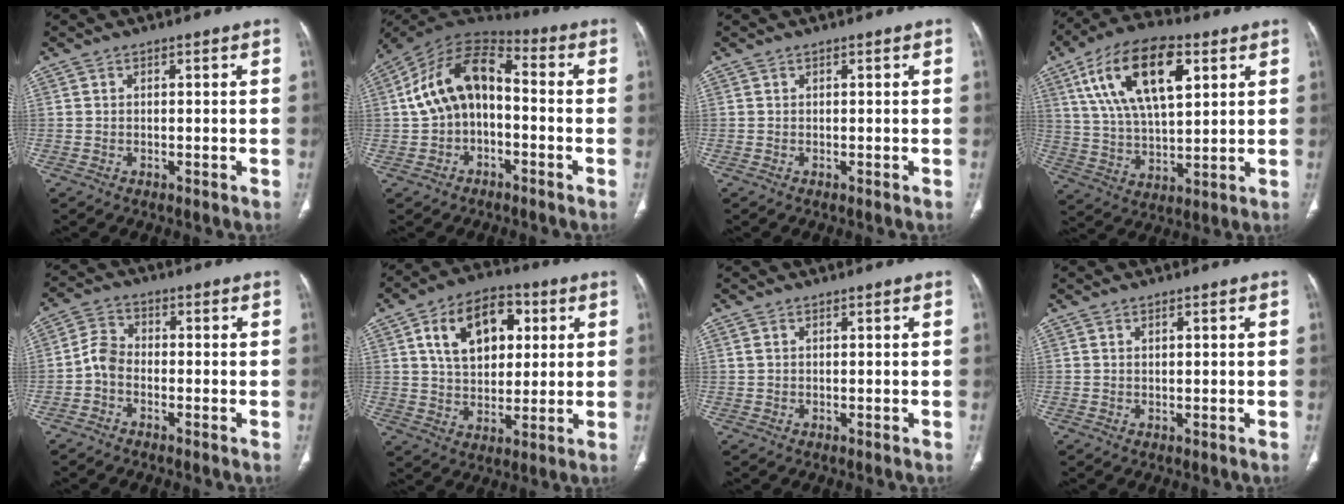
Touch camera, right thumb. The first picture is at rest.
{"total": 14.3, "force": [-0.5, 9.2, 10.9], "torque": [-0.182, 0.052, -0.021]}
{"total": 0.0}
{"total": 19.3, "force": [7.7, 9.0, 15.3], "torque": [-0.259, -0.010, 0.138]}
{"total": 4.2, "force": [-1.5, 2.9, 2.7], "torque": [-0.048, 0.018, -0.041]}
{"total": 15.1, "force": [4.9, 9.8, 10.5], "torque": [-0.134, 0.000, 0.081]}
{"total": 1.0, "force": [0.6, 0.4, 0.6], "torque": [-0.017, 0.010, 0.019]}
{"total": 0.7, "force": [0.4, 0.3, 0.5], "torque": [-0.009, -0.002, 0.007]}